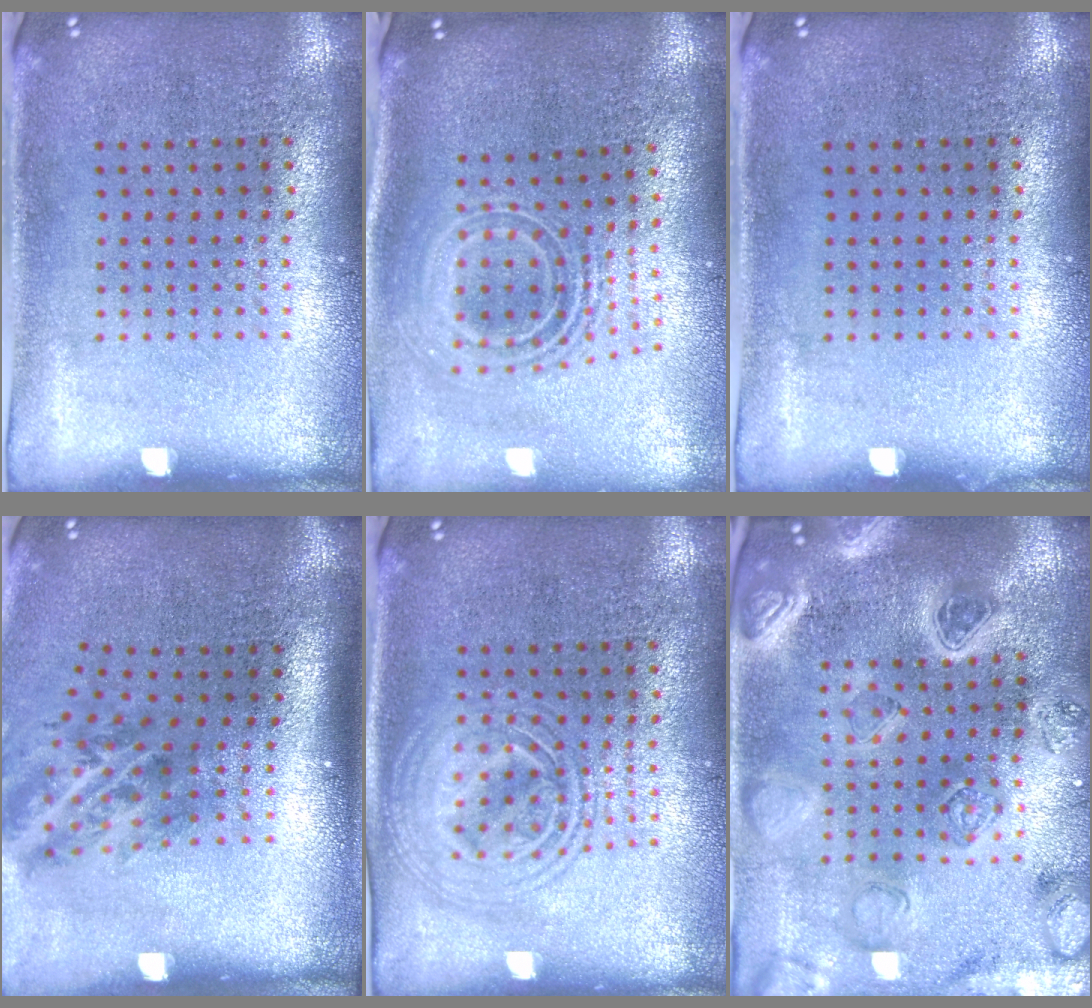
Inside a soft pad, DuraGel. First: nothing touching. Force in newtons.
{"total": 2.3, "press": 1.7, "slide": 1.6}
{"total": 0.0}
{"total": 2.1, "press": 1.3, "slide": 1.6}
{"total": 2.9, "press": 2.9, "slide": 0.4}
{"total": 3.1, "press": 3.0, "slide": 0.9}